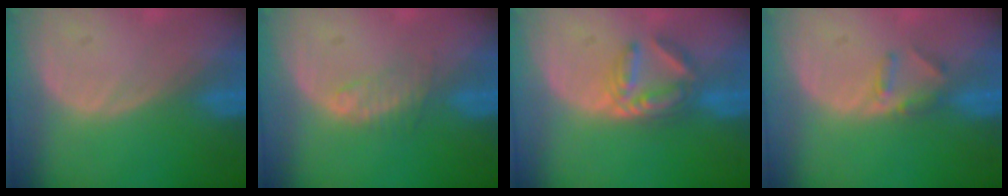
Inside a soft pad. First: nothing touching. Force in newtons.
{"total": 2.3, "press": 2.3, "slide": 0.2}
{"total": 5.8, "press": 5.0, "slide": 2.8}
{"total": 2.5, "press": 2.3, "slide": 1.0}